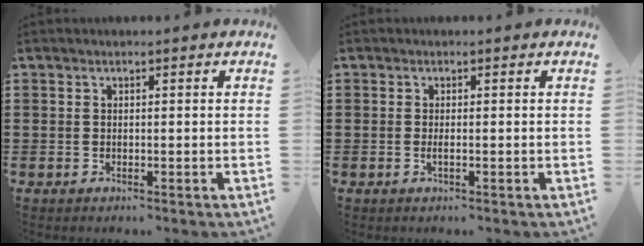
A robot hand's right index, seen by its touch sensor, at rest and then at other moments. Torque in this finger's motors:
{"motor_torque": [2.14, 0.00, 0.00, 0.01]}